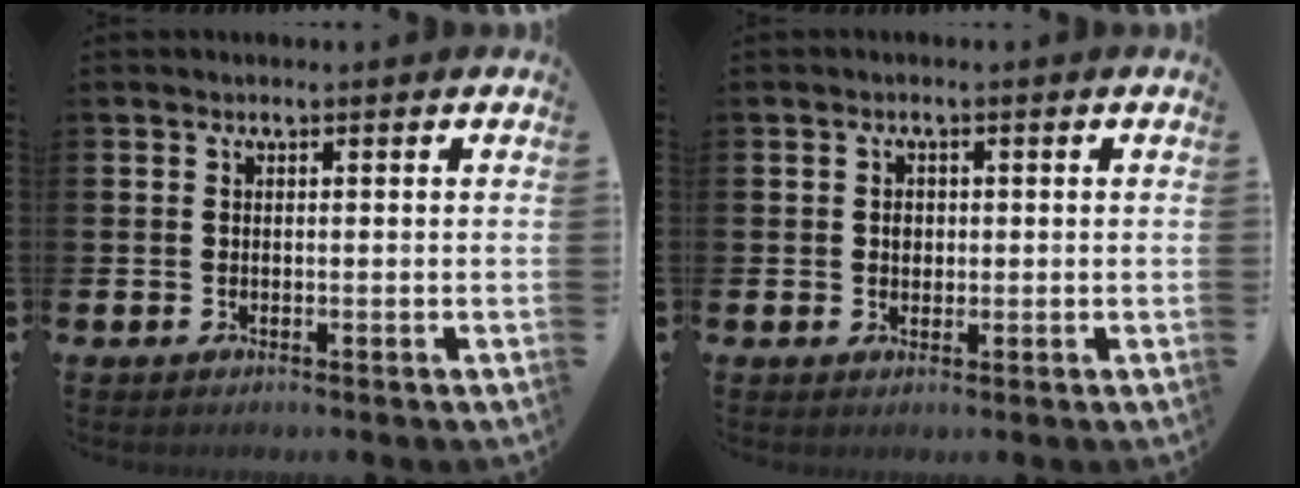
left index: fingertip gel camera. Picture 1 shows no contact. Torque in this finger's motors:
{"motor_torque": [0.09, 0.03, 0.00, 0.01]}